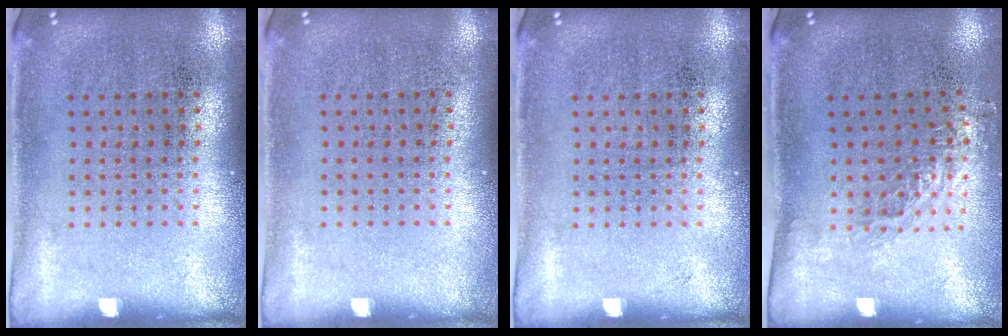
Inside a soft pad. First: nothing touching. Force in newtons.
{"total": 0.0}
{"total": 0.0}
{"total": 0.8, "press": 0.8, "slide": 0.3}